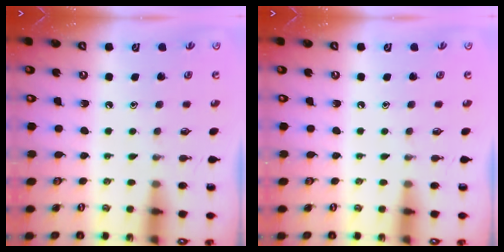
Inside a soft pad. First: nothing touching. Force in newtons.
{"total": 0.0}